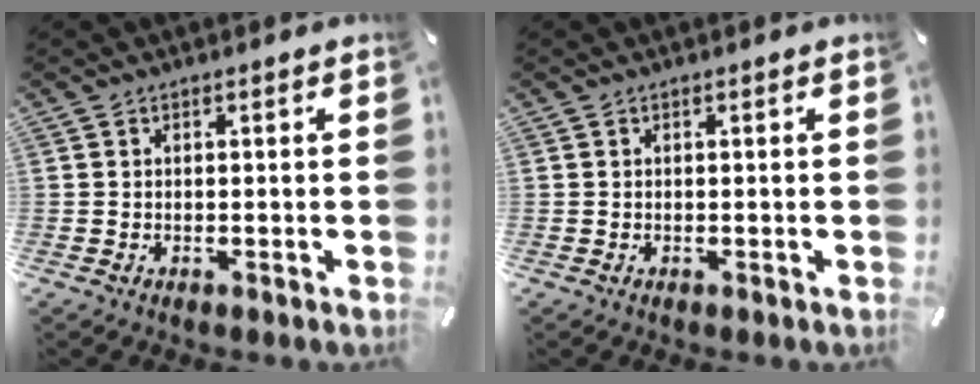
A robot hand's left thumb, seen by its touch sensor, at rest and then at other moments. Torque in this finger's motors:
{"motor_torque": [0.00, 0.00, 0.00, 0.00, 0.00]}